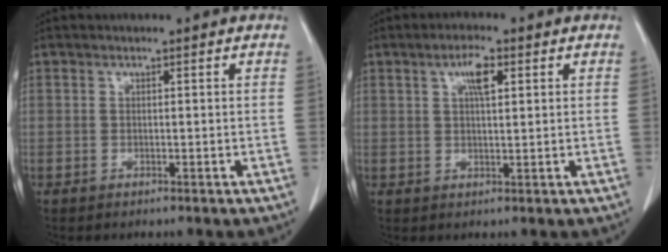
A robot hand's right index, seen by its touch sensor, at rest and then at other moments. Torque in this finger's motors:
{"motor_torque": [0.15, 0.01, 0.10, 0.04]}